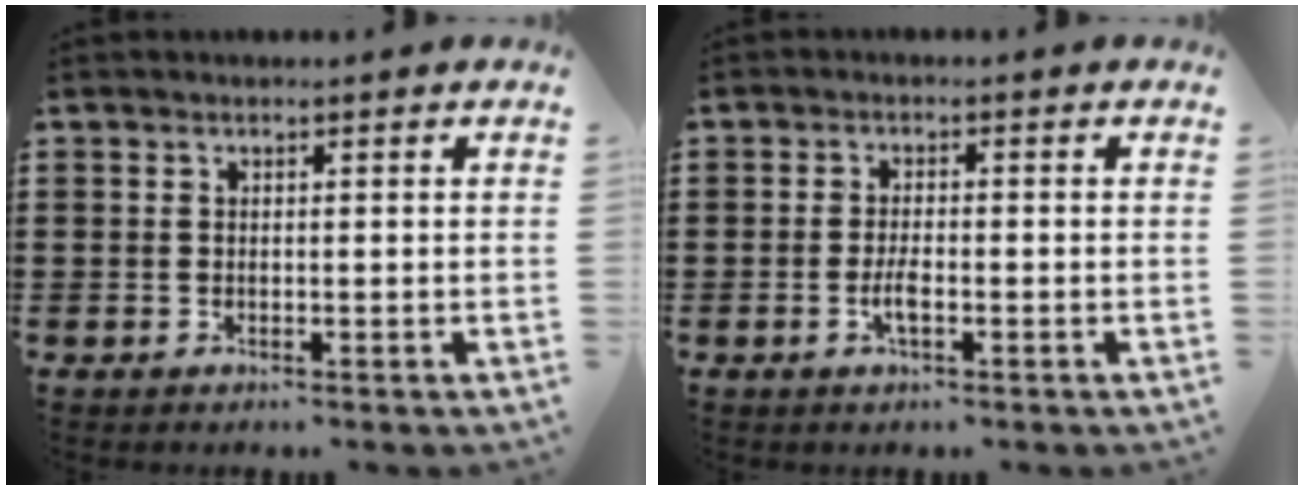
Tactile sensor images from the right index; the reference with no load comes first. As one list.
[{"total": 2.8, "force": [-1.1, 0.6, 2.5], "torque": [-0.059, -0.007, -0.023]}]